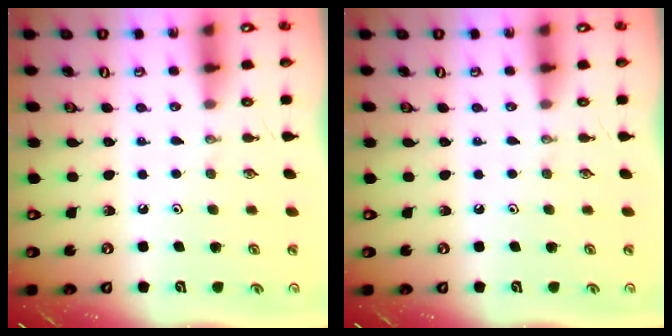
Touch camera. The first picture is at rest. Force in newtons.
{"total": 0.0}